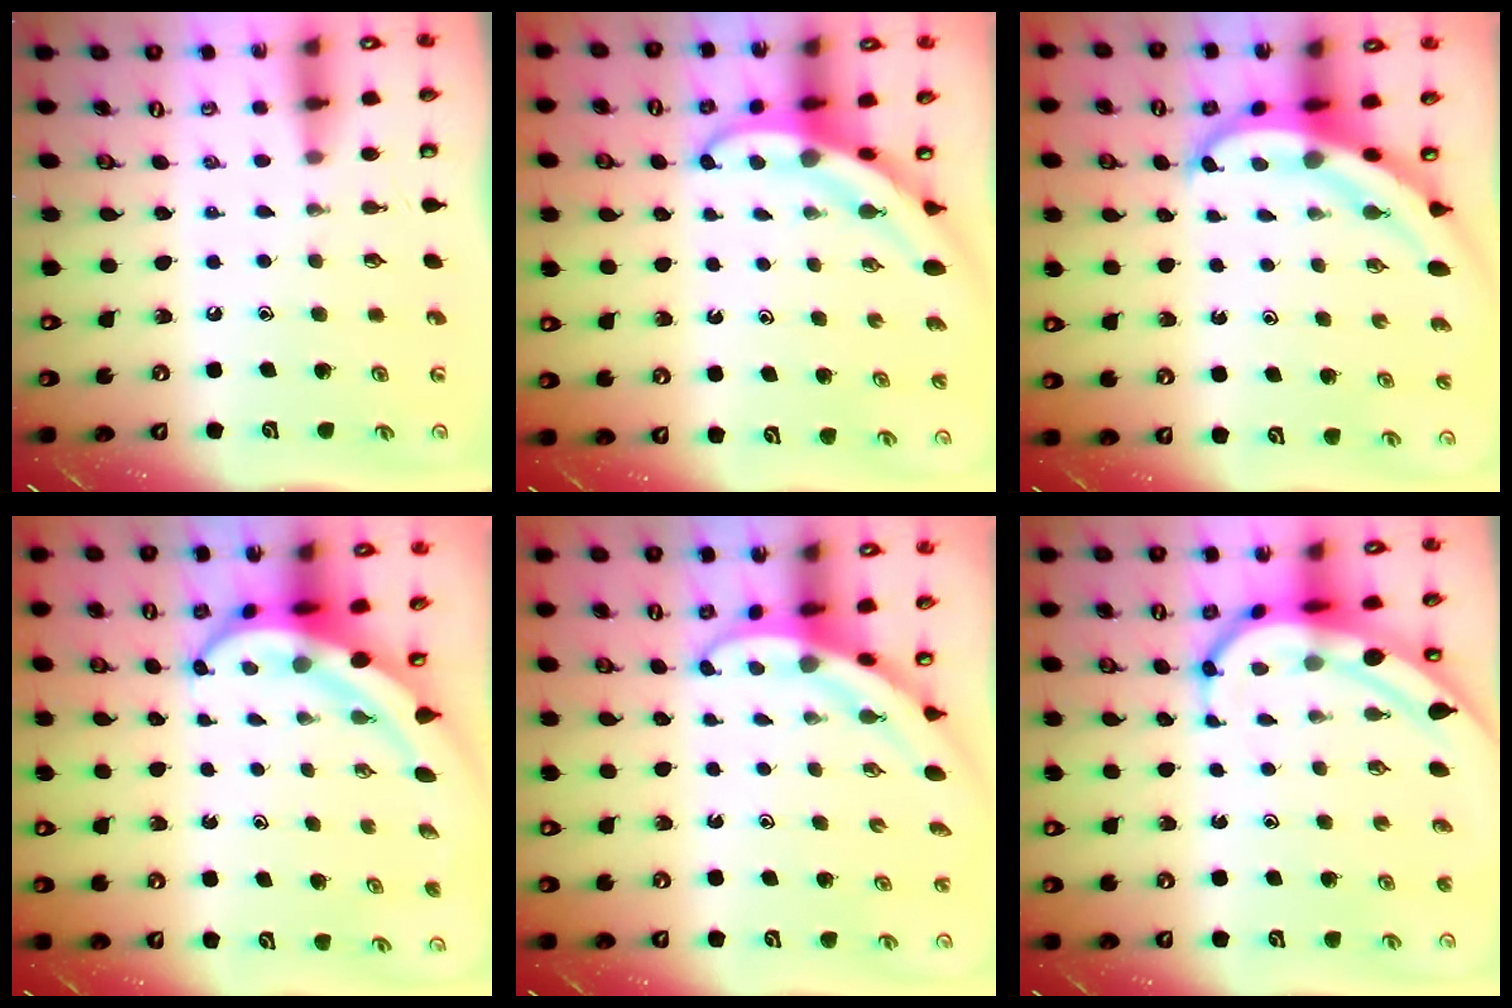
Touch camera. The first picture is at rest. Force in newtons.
{"total": 4.8, "press": 4.8, "slide": 0.5}
{"total": 5.7, "press": 5.7, "slide": 0.6}
{"total": 7.3, "press": 7.1, "slide": 1.5}
{"total": 3.8, "press": 3.8, "slide": 0.1}
{"total": 6.8, "press": 6.8, "slide": 0.8}